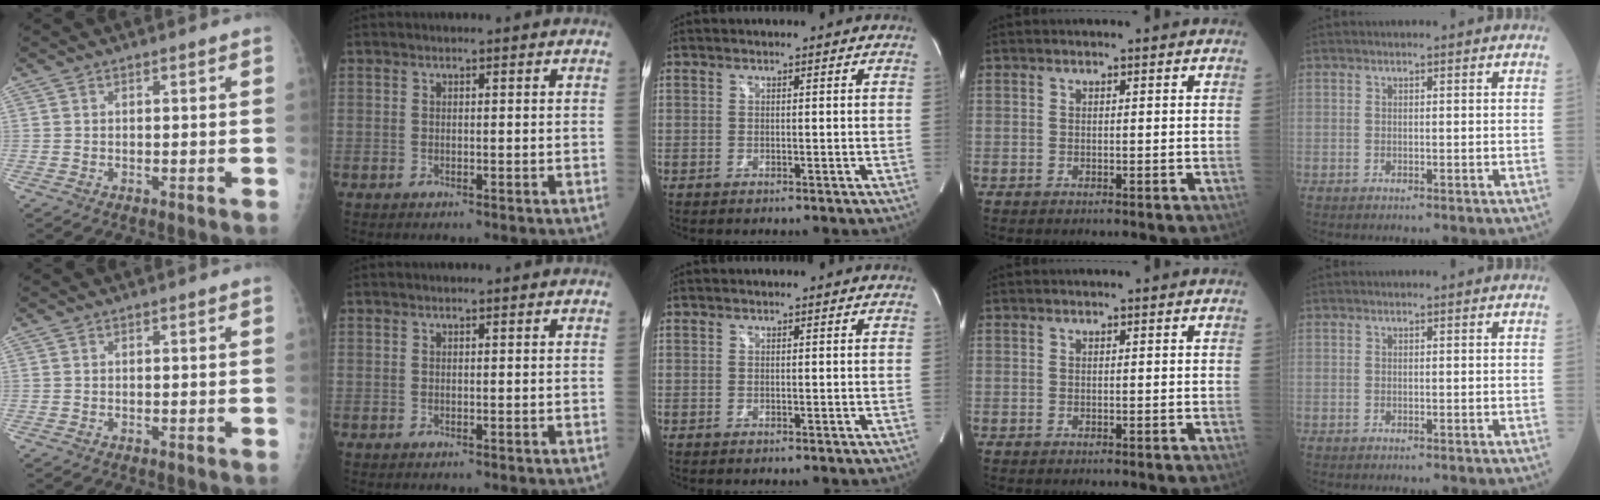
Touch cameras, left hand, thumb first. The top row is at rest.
{}